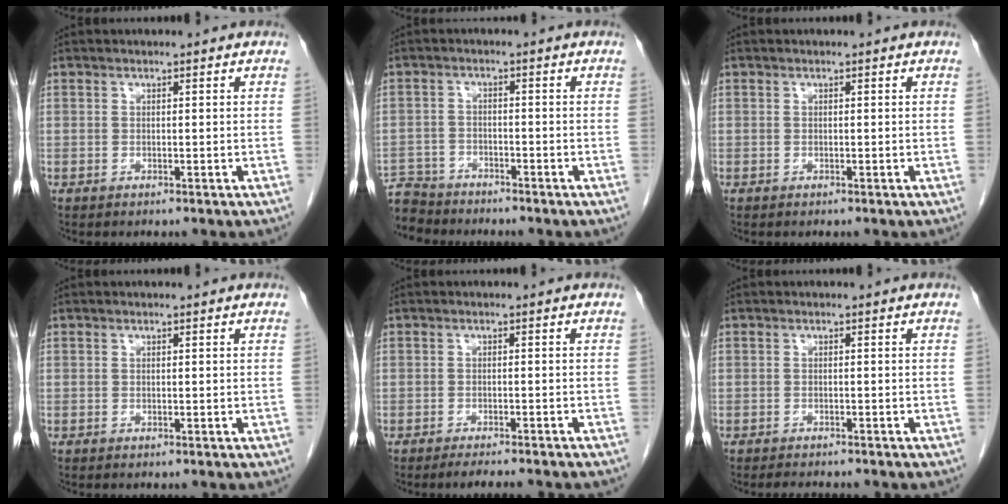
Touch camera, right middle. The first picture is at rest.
{"total": 7.1, "force": [-6.6, 2.5, -0.1], "torque": [-0.004, 0.000, -0.122]}
{"total": 0.0}
{"total": 0.0}
{"total": 6.6, "force": [-5.7, 0.7, 3.1], "torque": [-0.031, -0.008, -0.077]}
{"total": 2.8, "force": [-2.6, 0.5, 1.0], "torque": [-0.017, -0.007, -0.034]}